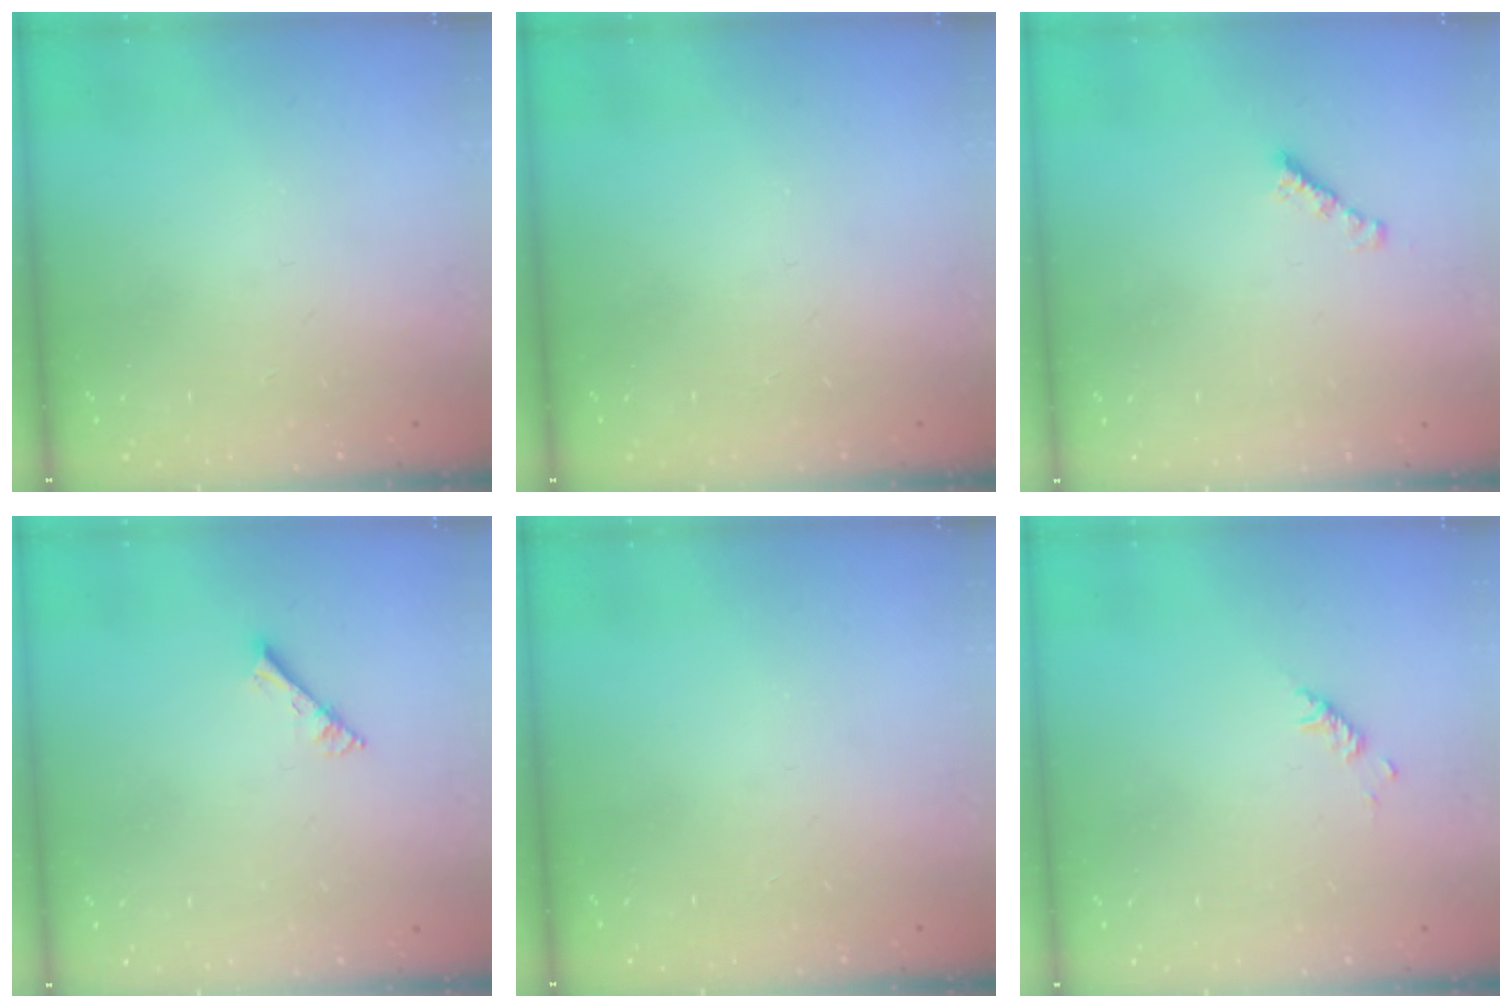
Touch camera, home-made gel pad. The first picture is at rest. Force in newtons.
{"total": 0.0}
{"total": 2.4, "press": 2.4, "slide": 0.4}
{"total": 3.5, "press": 3.4, "slide": 0.4}
{"total": 0.0}
{"total": 2.9, "press": 2.9, "slide": 0.6}